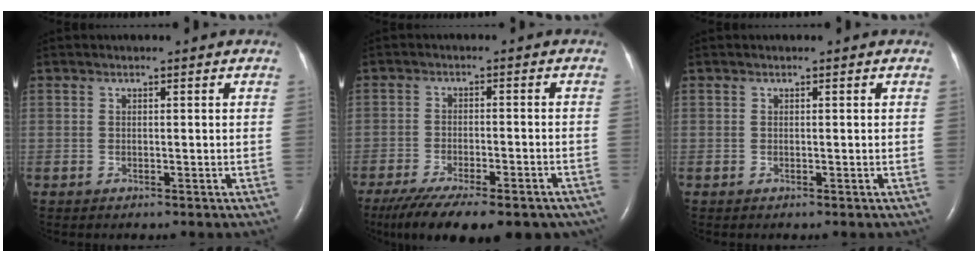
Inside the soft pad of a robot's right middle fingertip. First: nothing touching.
{"total": 19.8, "force": [-15.1, 5.9, 11.4], "torque": [-0.179, -0.022, -0.204]}
{"total": 0.0}